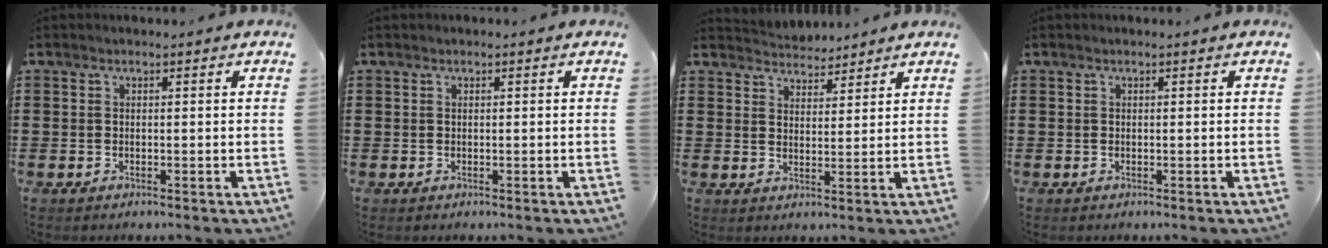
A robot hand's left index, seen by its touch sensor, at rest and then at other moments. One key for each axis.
{"total": 0.0}
{"total": 3.5, "fx": 3.5, "fy": 0.5, "fz": -0.4, "tx": -0.005, "ty": -0.011, "tz": 0.064}
{"total": 0.0}